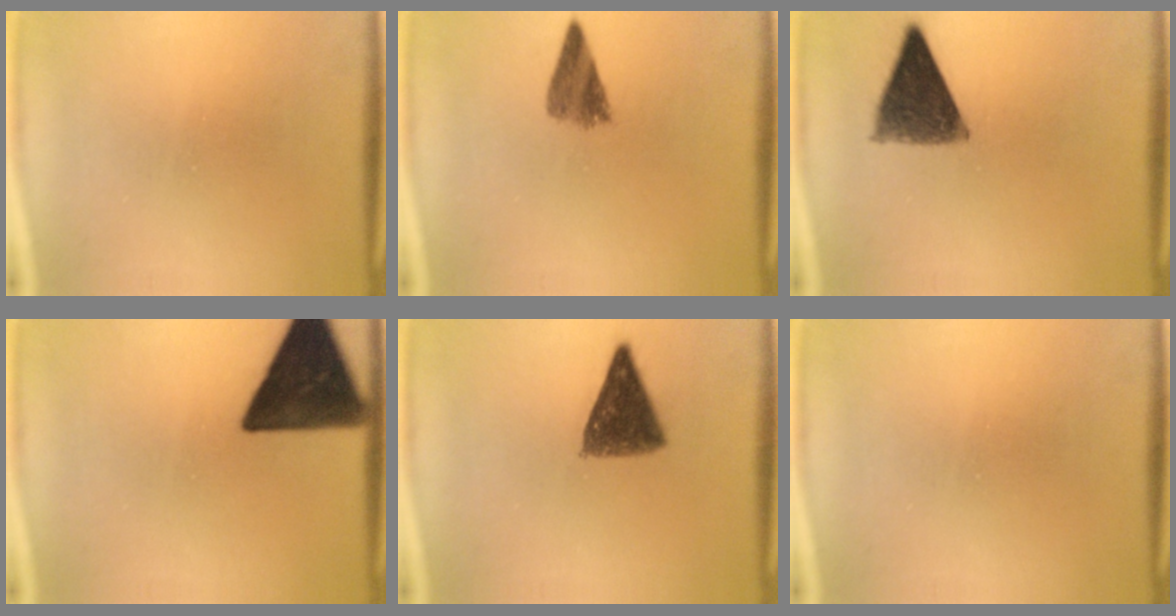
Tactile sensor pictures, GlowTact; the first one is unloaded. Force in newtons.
{"total": 4.4}
{"total": 10.1}
{"total": 15.2}
{"total": 7.0}
{"total": 0.0}